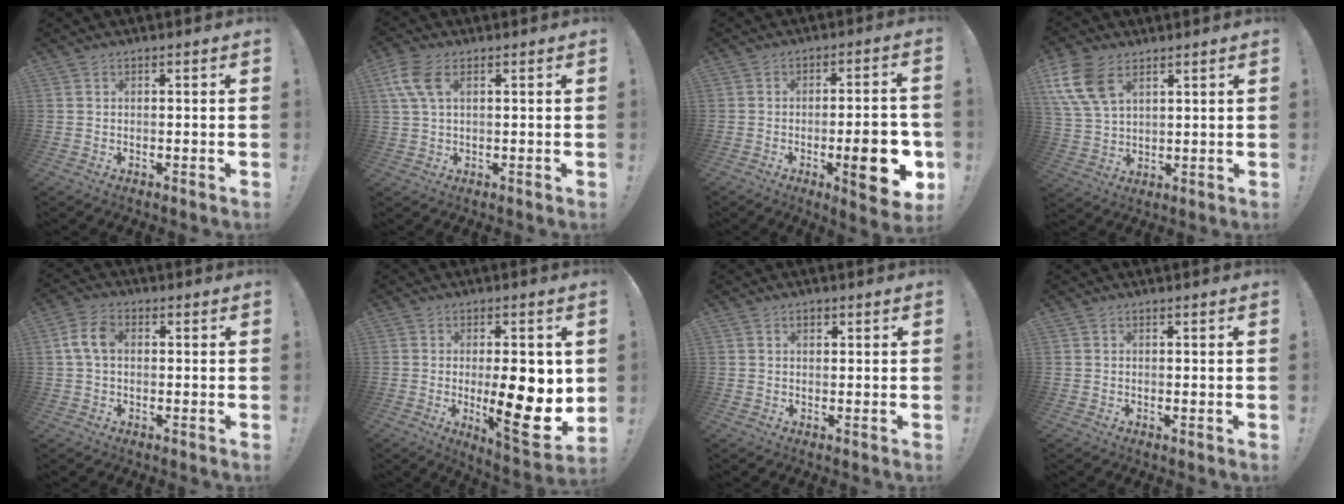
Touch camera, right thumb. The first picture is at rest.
{"total": 7.7, "force": [2.6, 4.3, 5.9], "torque": [-0.135, 0.004, 0.051]}
{"total": 14.3, "force": [-4.2, 3.9, 13.1], "torque": [-0.146, -0.002, -0.057]}
{"total": 12.6, "force": [6.3, 7.9, 7.6], "torque": [-0.161, -0.020, 0.124]}
{"total": 7.4, "force": [0.8, 4.7, 5.6], "torque": [-0.108, 0.010, 0.015]}
{"total": 16.8, "force": [-0.4, 4.5, 16.2], "torque": [-0.217, -0.025, 0.000]}
{"total": 1.6, "force": [0.8, 1.0, 1.0], "torque": [-0.006, -0.001, 0.012]}
{"total": 0.0}